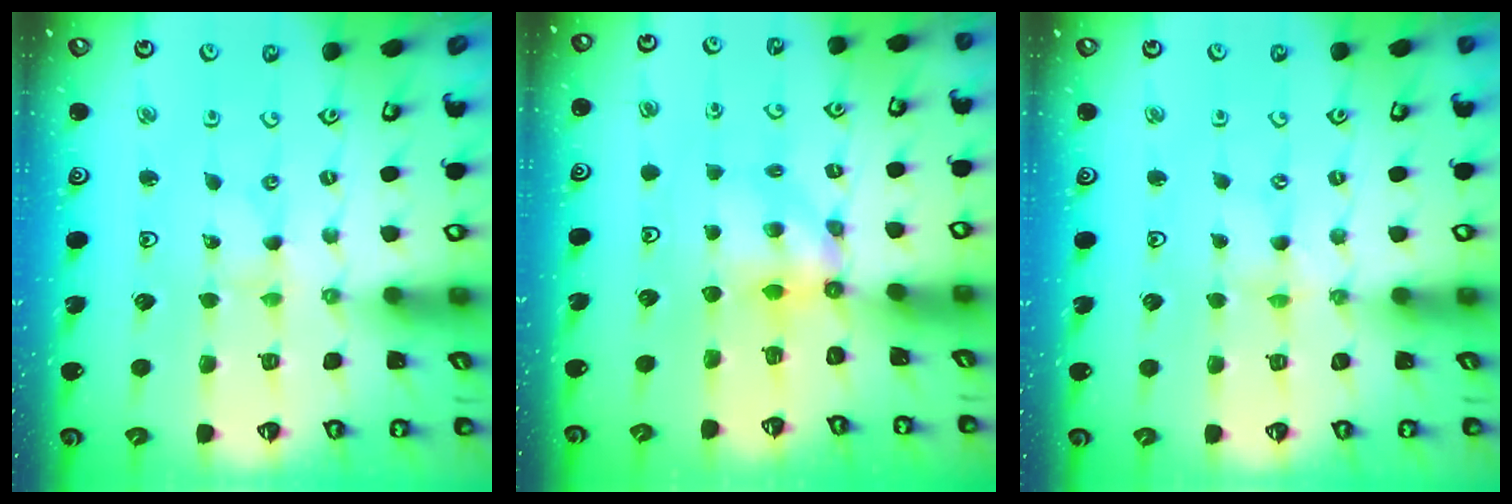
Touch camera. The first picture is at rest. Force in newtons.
{"total": 5.6, "press": 5.6, "slide": 0.2}
{"total": 0.6, "press": 0.6, "slide": 0.2}